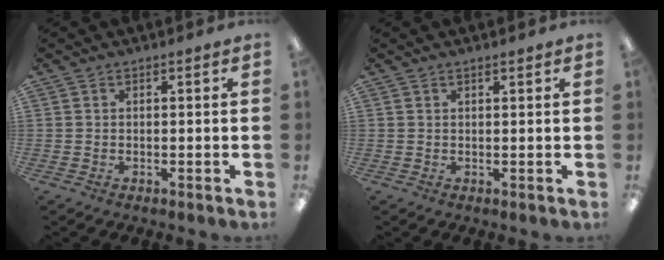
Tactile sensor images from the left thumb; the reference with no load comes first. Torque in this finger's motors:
{"motor_torque": [-0.04, -0.11, -0.41, 0.01, 0.03]}